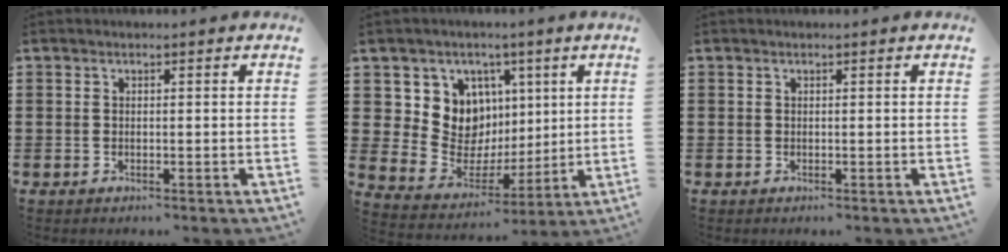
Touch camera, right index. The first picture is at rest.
{"total": 10.0, "force": [2.3, 9.2, 3.3], "torque": [-0.086, -0.018, 0.049]}
{"total": 0.0}